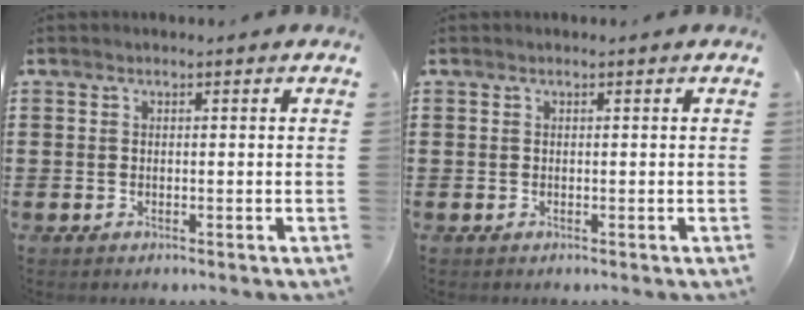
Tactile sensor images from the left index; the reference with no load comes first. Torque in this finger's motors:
{"motor_torque": [-0.20, 0.30, 0.00, -0.01]}